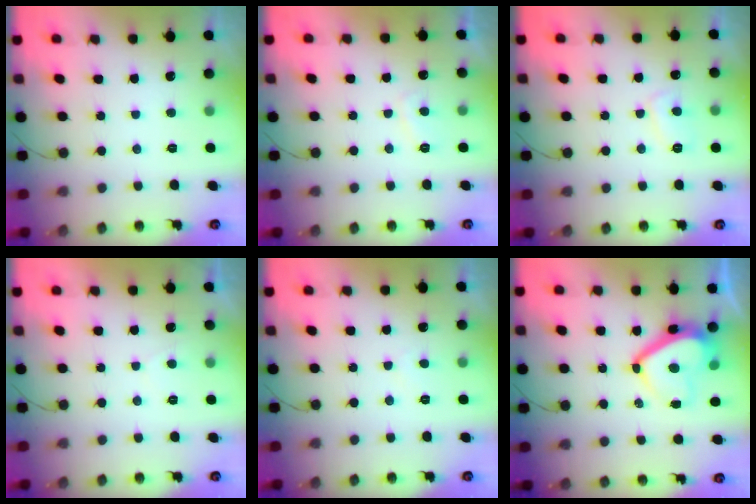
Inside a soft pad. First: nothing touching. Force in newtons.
{"total": 3.0, "press": 2.9, "slide": 0.8}
{"total": 5.7, "press": 5.7, "slide": 0.0}
{"total": 1.0, "press": 0.8, "slide": 0.6}
{"total": 2.0, "press": 2.0, "slide": 0.5}
{"total": 12.2, "press": 12.2, "slide": 1.0}